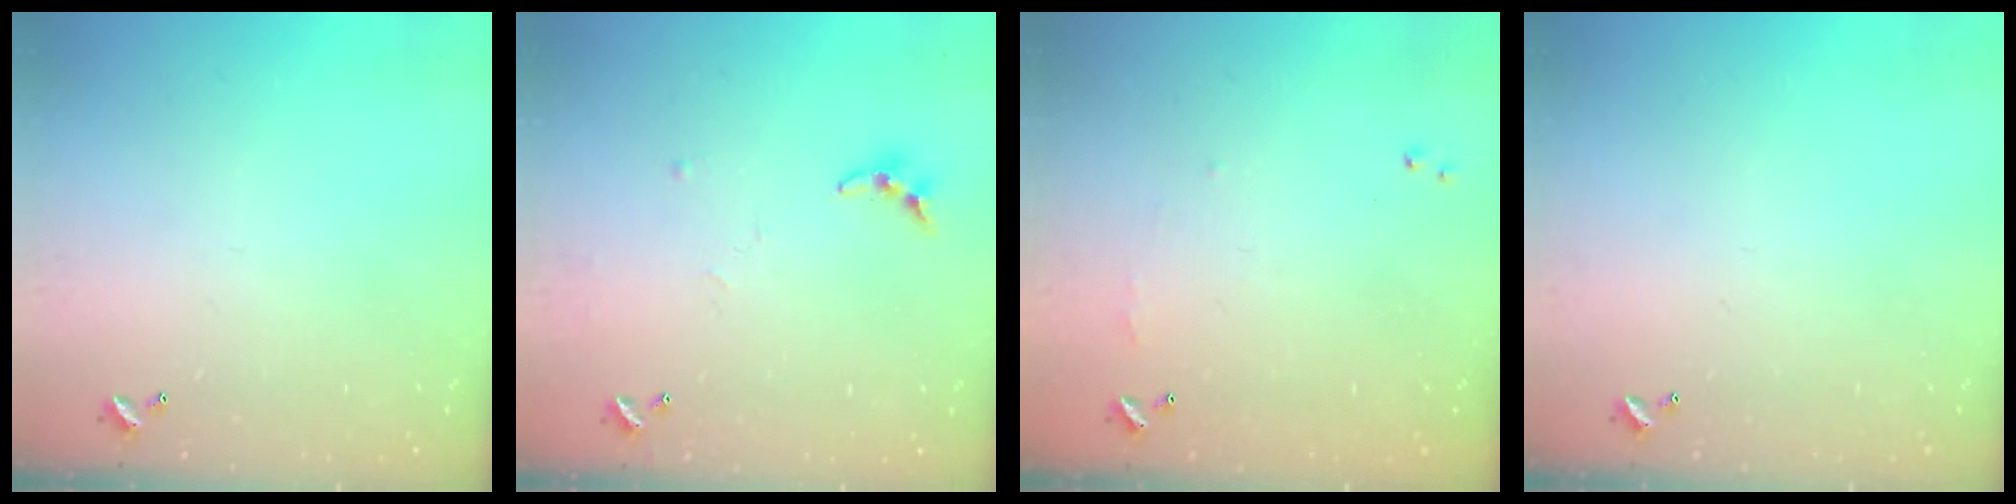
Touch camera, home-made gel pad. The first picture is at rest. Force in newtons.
{"total": 7.0, "press": 7.0, "slide": 0.4}
{"total": 5.2, "press": 5.1, "slide": 0.6}
{"total": 0.0}